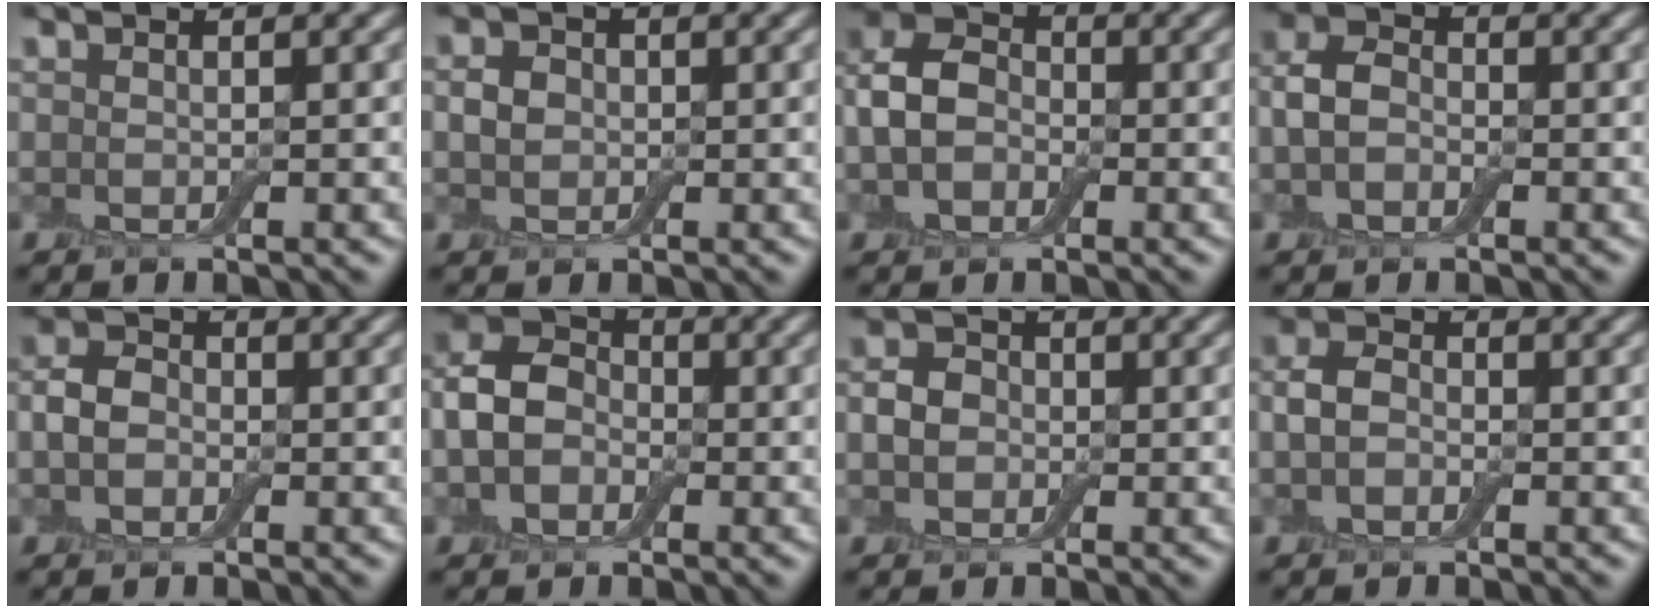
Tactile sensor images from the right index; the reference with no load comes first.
{"total": 1.6, "force": [0.0, 1.5, 0.6], "torque": [-0.013, 0.005, -0.008]}
{"total": 5.0, "force": [-0.8, 3.8, 3.1], "torque": [-0.066, 0.013, -0.026]}
{"total": 3.2, "force": [-0.6, 2.4, 2.0], "torque": [-0.042, 0.006, -0.022]}
{"total": 2.7, "force": [-0.5, 2.2, 1.5], "torque": [-0.031, 0.005, -0.020]}
{"total": 5.6, "force": [-1.0, 4.4, 3.3], "torque": [-0.063, 0.010, -0.028]}
{"total": 2.5, "force": [-0.4, 2.2, 1.1], "torque": [-0.021, 0.005, -0.017]}
{"total": 2.4, "force": [-0.5, 1.8, 1.5], "torque": [-0.032, 0.006, -0.017]}